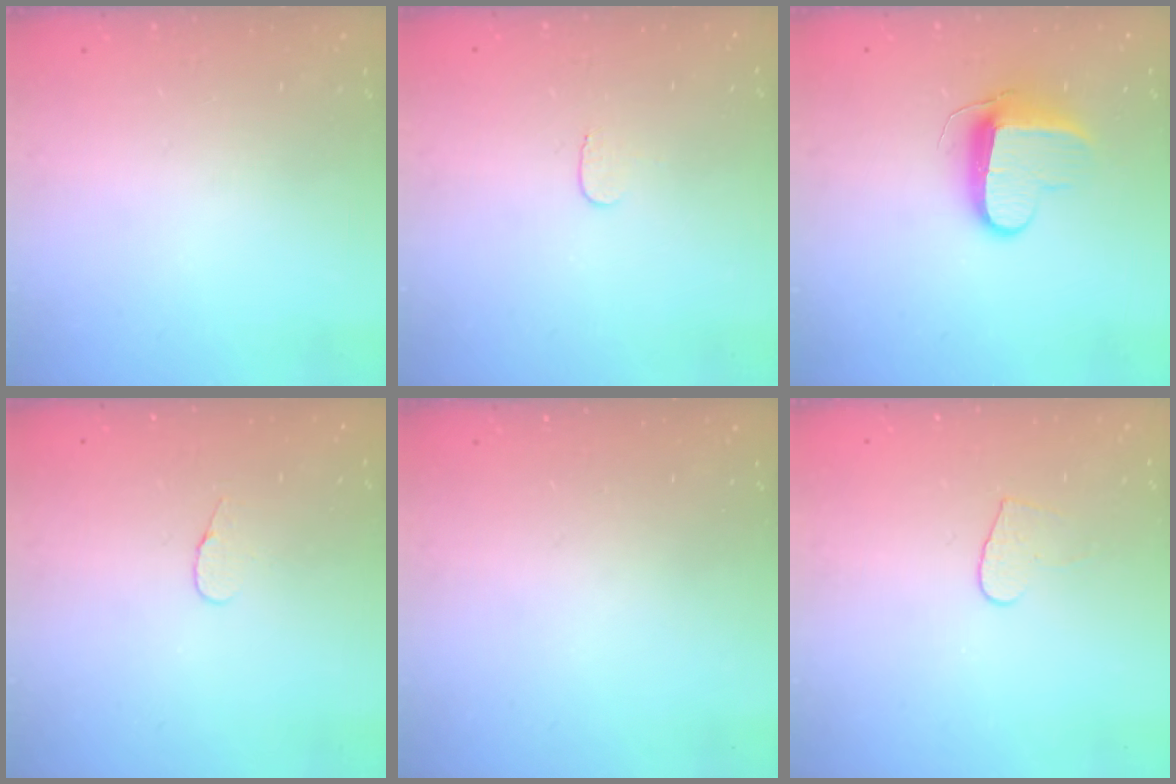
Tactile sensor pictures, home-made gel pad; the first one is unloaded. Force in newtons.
{"total": 3.2, "press": 3.2, "slide": 0.3}
{"total": 9.7, "press": 9.7, "slide": 0.9}
{"total": 4.0, "press": 4.0, "slide": 0.4}
{"total": 0.0}
{"total": 4.7, "press": 4.7, "slide": 0.4}